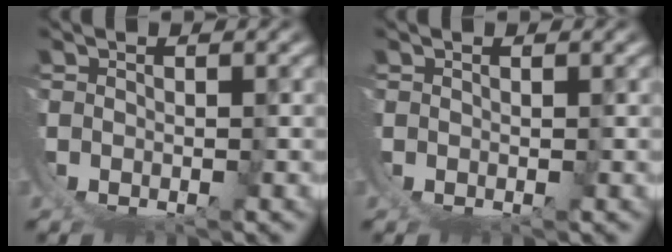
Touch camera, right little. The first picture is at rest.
{"total": 0.5, "force": [0.5, 0.1, 0.0], "torque": [0.000, 0.002, 0.009]}